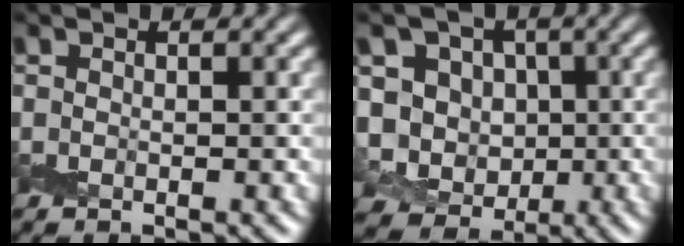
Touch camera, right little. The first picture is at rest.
{"total": 7.6, "force": [0.1, 6.7, 3.6], "torque": [-0.046, -0.004, -0.025]}